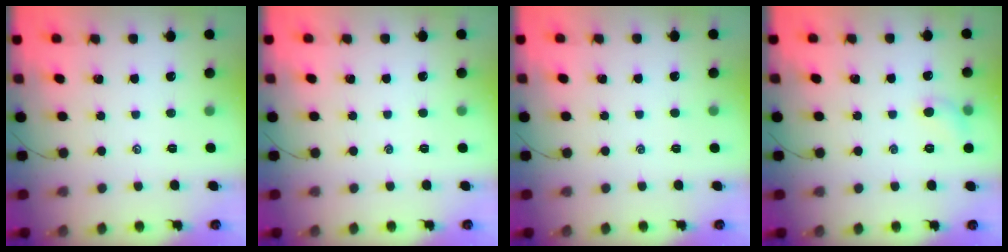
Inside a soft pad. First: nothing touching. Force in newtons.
{"total": 0.0}
{"total": 1.1, "press": 0.9, "slide": 0.5}
{"total": 5.2, "press": 5.0, "slide": 1.2}